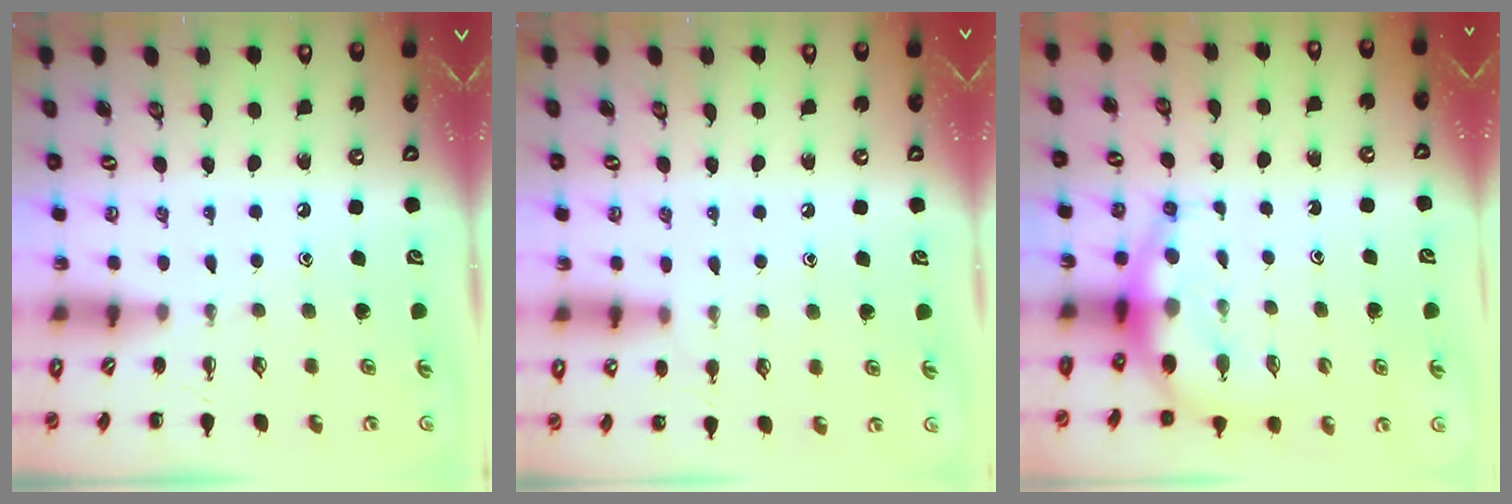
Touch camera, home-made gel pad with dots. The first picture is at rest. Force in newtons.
{"total": 4.4, "press": 4.1, "slide": 1.6}
{"total": 6.5, "press": 6.3, "slide": 1.5}